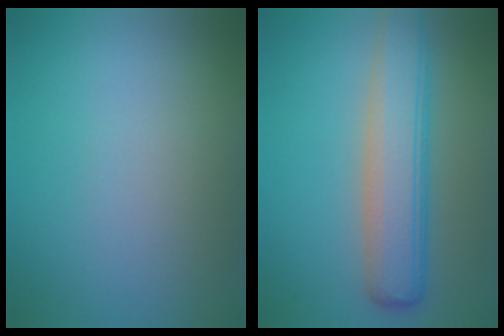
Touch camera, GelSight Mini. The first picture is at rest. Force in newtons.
{"total": 5.9, "press": 5.9, "slide": 0.4}